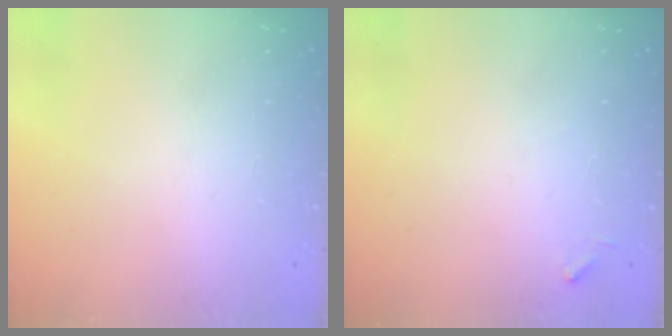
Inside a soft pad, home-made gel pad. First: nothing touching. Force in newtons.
{"total": 6.0, "press": 6.0, "slide": 0.3}